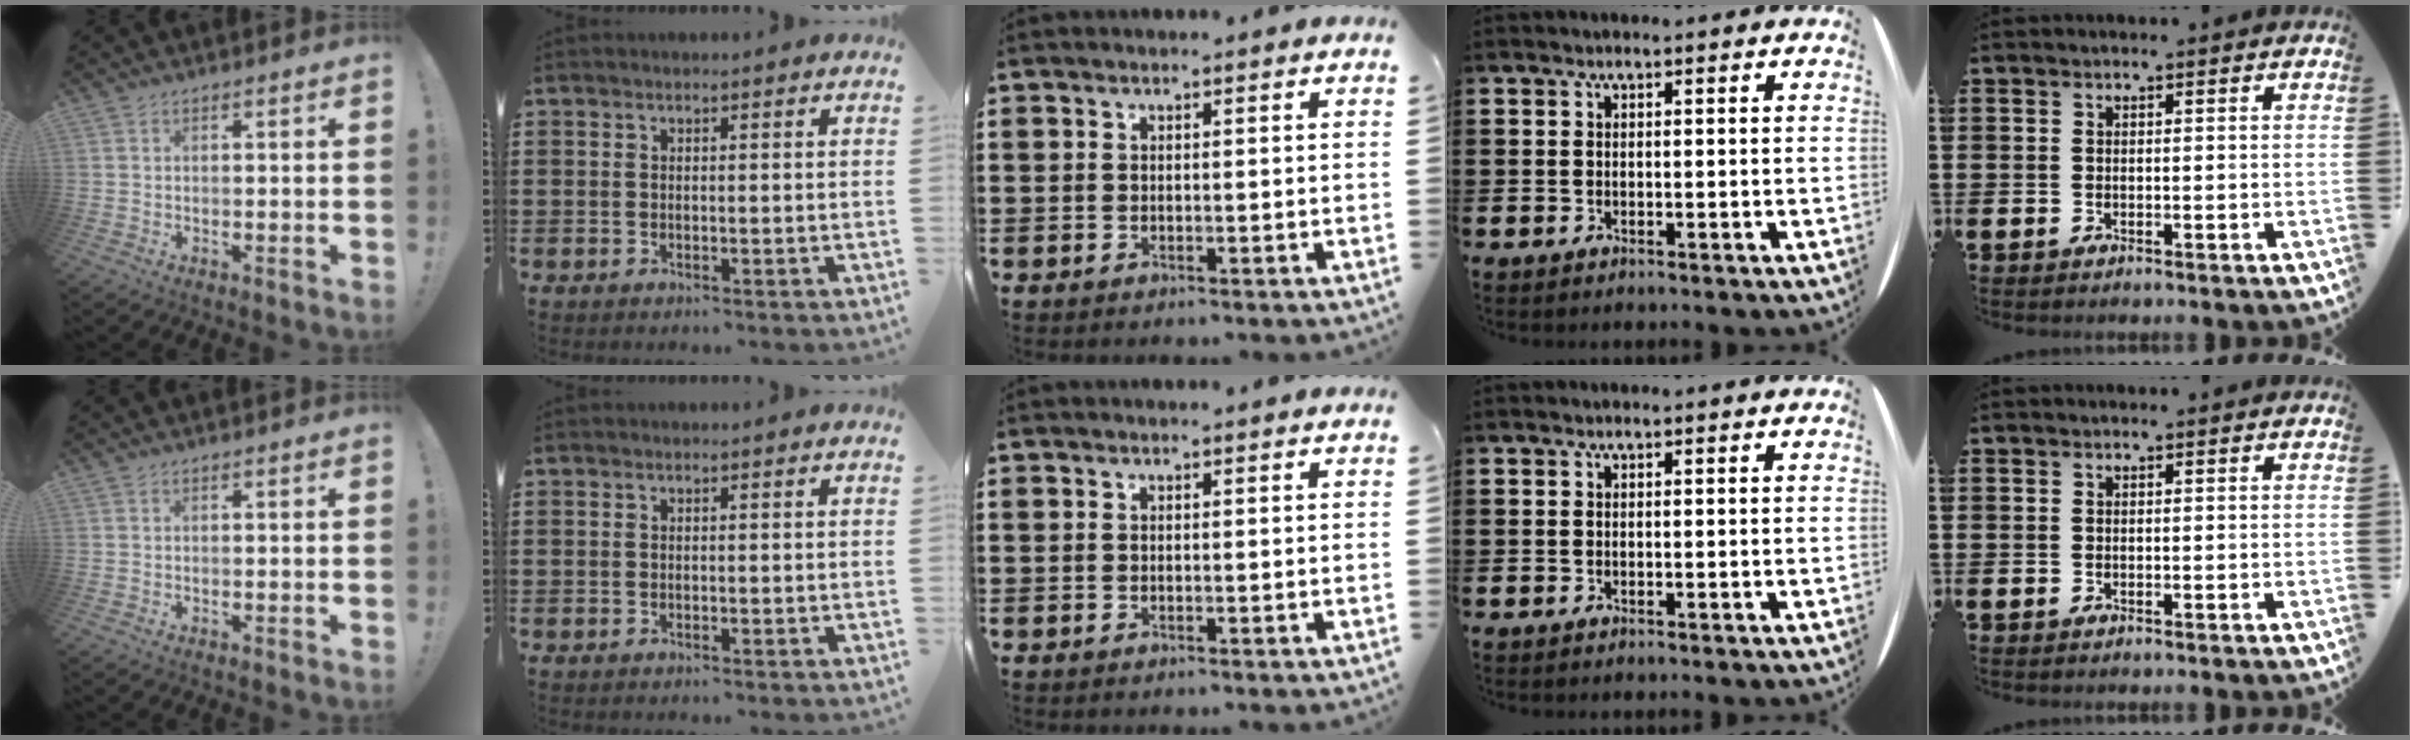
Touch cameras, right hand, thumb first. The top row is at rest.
{}